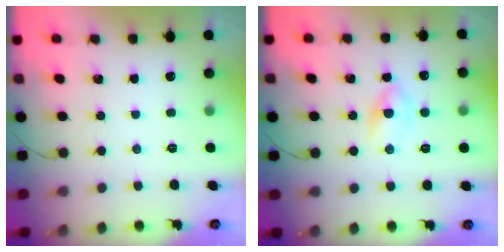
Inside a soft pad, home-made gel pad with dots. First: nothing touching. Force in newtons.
{"total": 2.6, "press": 2.3, "slide": 1.1}